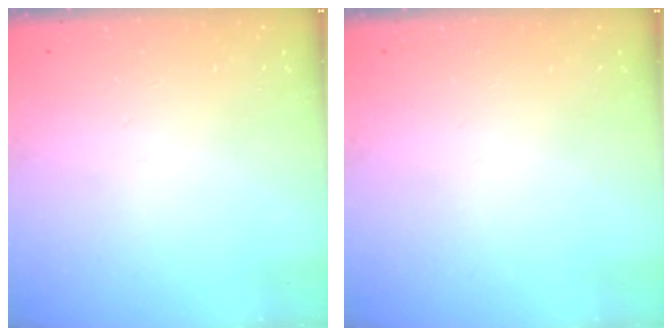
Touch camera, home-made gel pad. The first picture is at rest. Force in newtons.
{"total": 0.0}